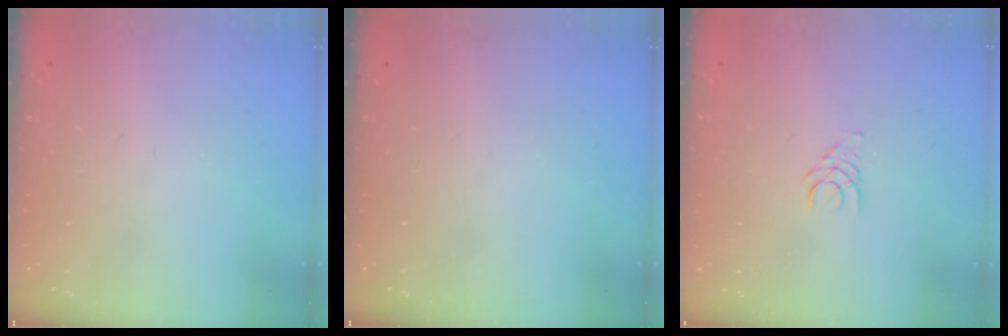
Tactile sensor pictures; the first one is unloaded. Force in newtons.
{"total": 0.0}
{"total": 1.4, "press": 1.4, "slide": 0.2}